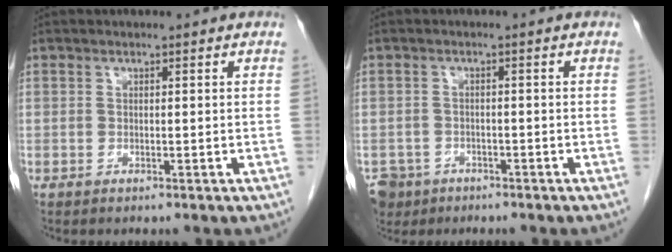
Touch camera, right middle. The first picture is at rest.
{"total": 5.3, "force": [-3.6, 3.9, 0.5], "torque": [-0.013, 0.002, -0.059]}